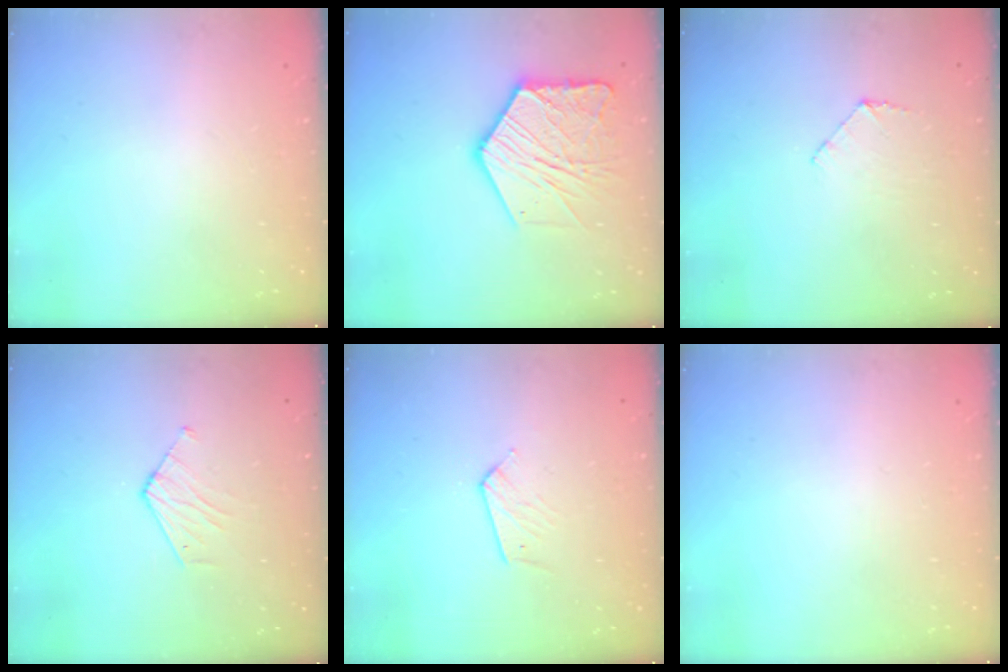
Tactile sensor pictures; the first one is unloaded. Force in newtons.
{"total": 16.1, "press": 16.0, "slide": 1.3}
{"total": 5.2, "press": 5.2, "slide": 0.4}
{"total": 3.5, "press": 3.4, "slide": 0.3}
{"total": 3.9, "press": 3.9, "slide": 0.3}
{"total": 0.0}